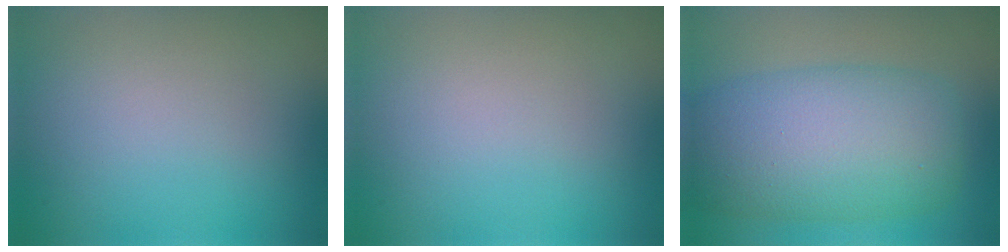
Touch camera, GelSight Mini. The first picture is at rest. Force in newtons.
{"total": 0.0}
{"total": 10.1, "press": 10.1, "slide": 0.1}